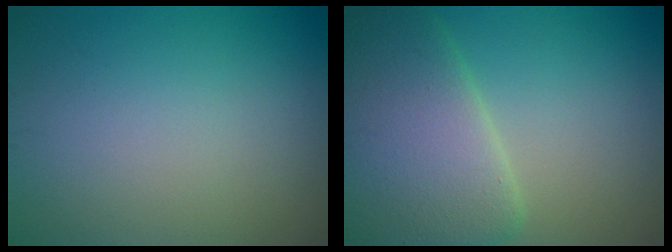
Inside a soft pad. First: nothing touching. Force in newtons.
{"total": 9.1, "press": 9.1, "slide": 0.3}